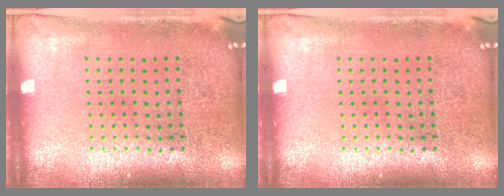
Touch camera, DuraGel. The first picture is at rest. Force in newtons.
{"total": 0.0}